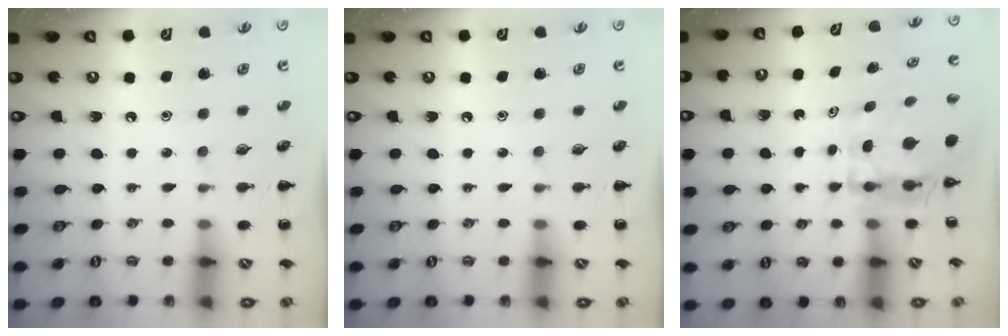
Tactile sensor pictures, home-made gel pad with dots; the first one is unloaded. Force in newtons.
{"total": 0.0}
{"total": 5.1, "press": 5.1, "slide": 0.5}